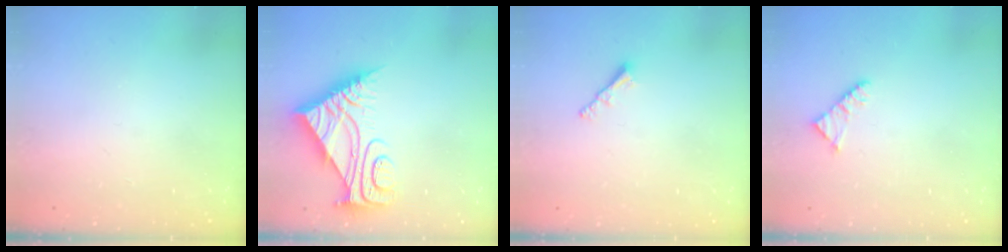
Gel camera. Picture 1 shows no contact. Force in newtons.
{"total": 10.2, "press": 10.2, "slide": 0.8}
{"total": 2.1, "press": 2.0, "slide": 0.5}
{"total": 2.3, "press": 2.3, "slide": 0.4}